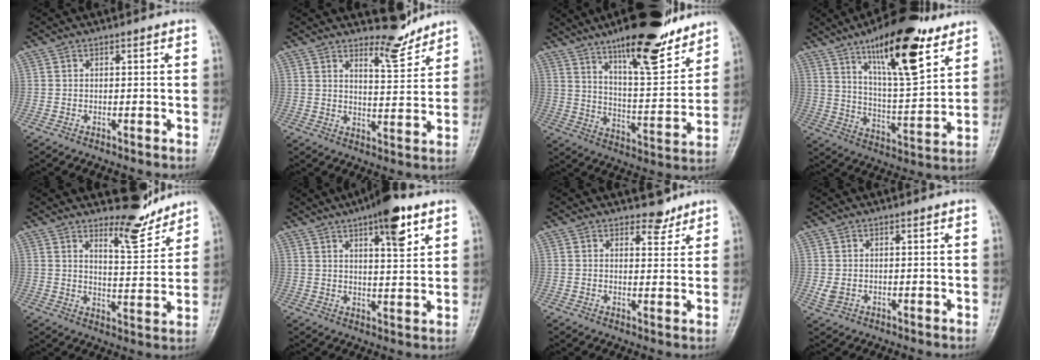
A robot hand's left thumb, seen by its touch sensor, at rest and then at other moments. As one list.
[{"total": 5.4, "force": [5.1, 1.1, 1.5], "torque": [-0.010, -0.054, 0.088]}, {"total": 19.7, "force": [14.1, 5.1, 12.8], "torque": [-0.159, -0.078, 0.224]}, {"total": 20.0, "force": [12.0, 6.1, 14.7], "torque": [-0.202, -0.060, 0.200]}, {"total": 7.2, "force": [6.5, 1.6, 2.6], "torque": [-0.021, -0.066, 0.109]}, {"total": 10.2, "force": [5.7, 3.0, 7.9], "torque": [-0.101, -0.026, 0.081]}, {"total": 3.4, "force": [2.8, 1.7, 0.8], "torque": [0.008, -0.021, 0.042]}, {"total": 2.4, "force": [0.2, 1.7, 1.6], "torque": [-0.030, -0.003, 0.008]}]